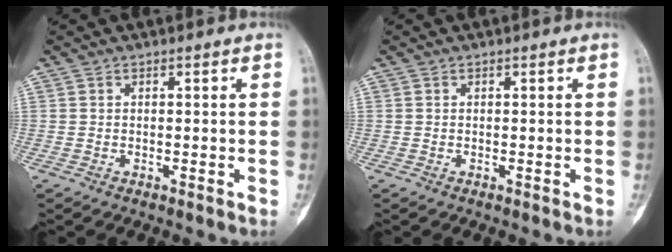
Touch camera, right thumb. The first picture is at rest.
{"total": 0.0}